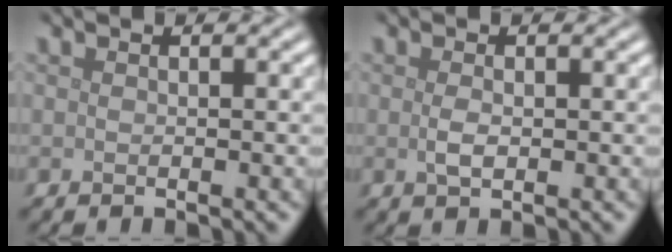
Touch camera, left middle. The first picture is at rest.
{"total": 1.3, "force": [0.0, 0.6, 1.2], "torque": [-0.028, -0.003, 0.000]}